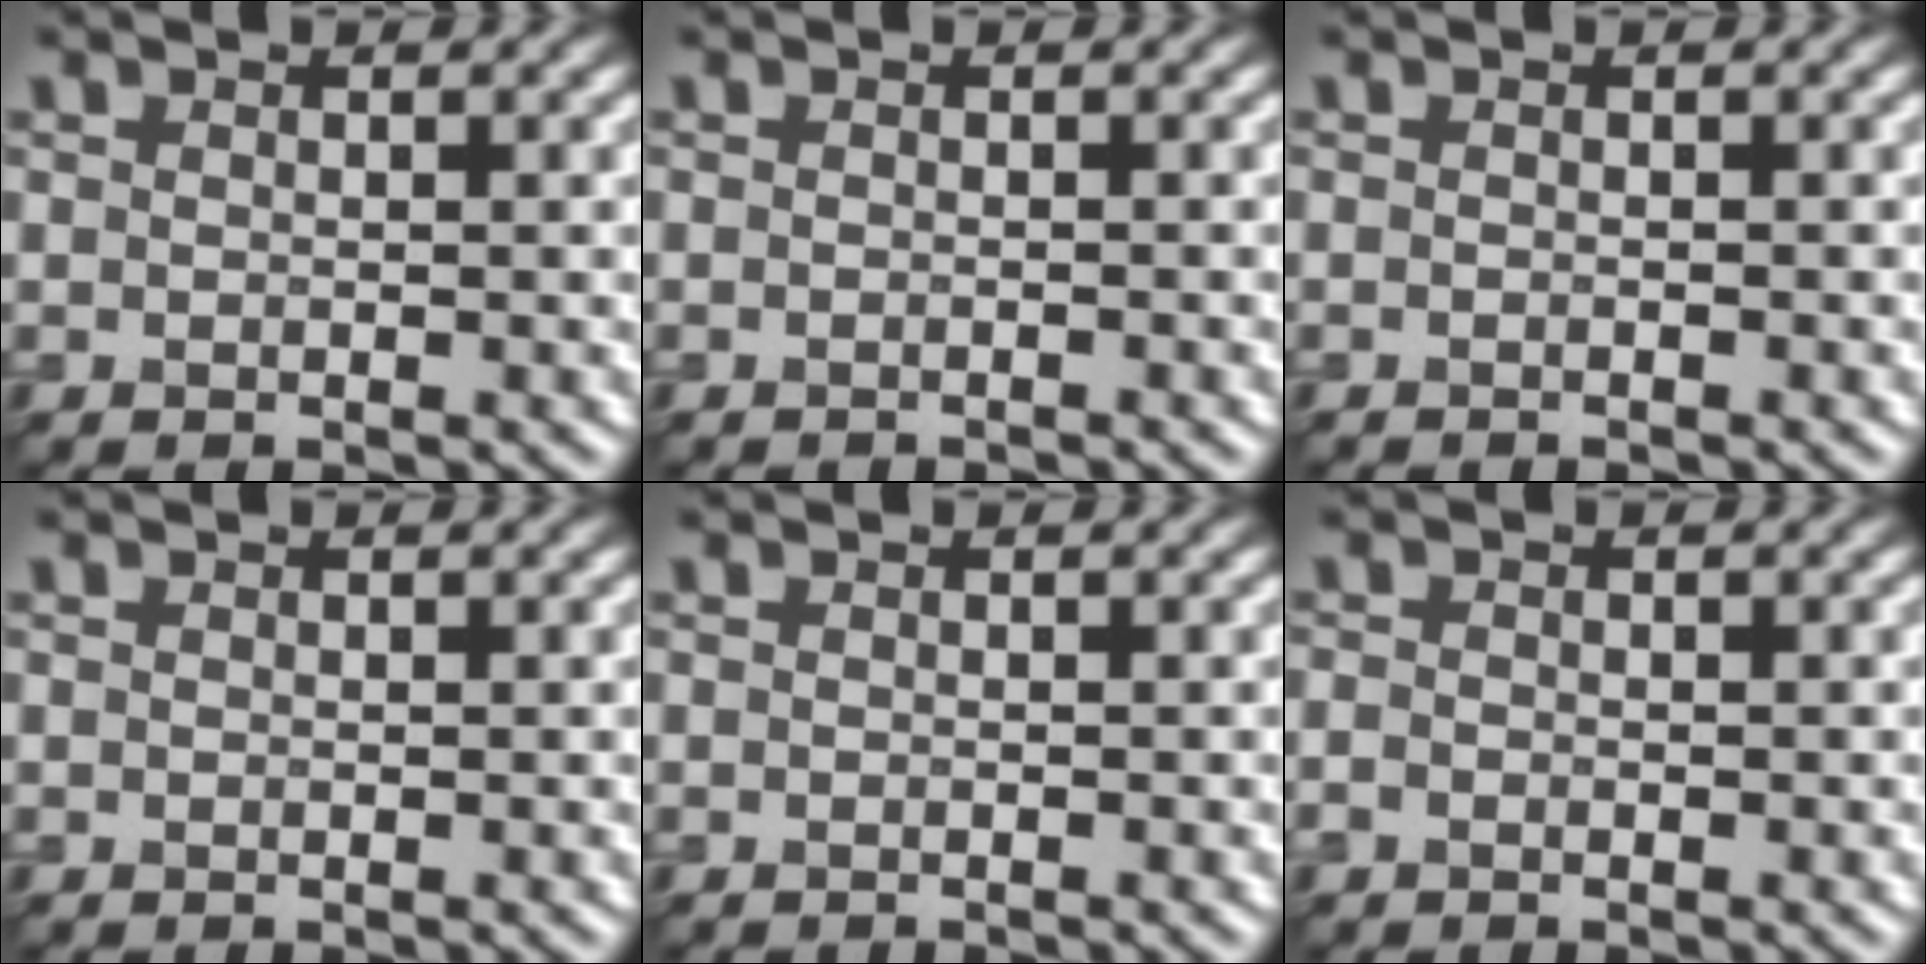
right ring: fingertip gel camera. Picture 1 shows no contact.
{"total": 1.3, "force": [-1.3, 0.1, 0.2], "torque": [0.003, -0.006, -0.019]}
{"total": 0.9, "force": [-0.9, 0.0, 0.1], "torque": [0.000, -0.006, -0.014]}
{"total": 0.0}
{"total": 0.6, "force": [-0.6, 0.0, 0.1], "torque": [0.002, -0.004, -0.010]}
{"total": 1.0, "force": [-0.6, 0.6, 0.4], "torque": [-0.007, -0.001, -0.013]}